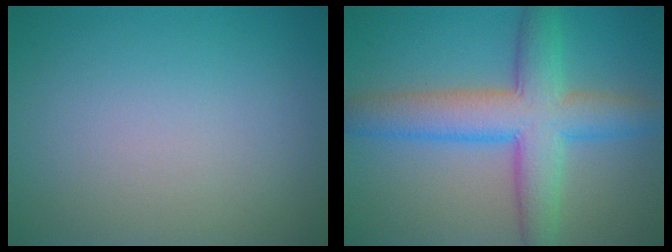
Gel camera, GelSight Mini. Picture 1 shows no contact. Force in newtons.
{"total": 7.6, "press": 7.6, "slide": 0.1}